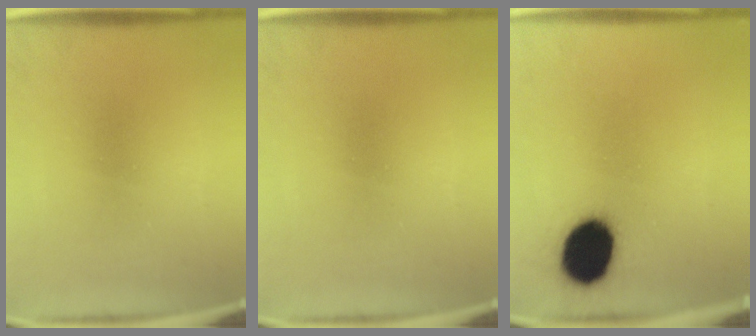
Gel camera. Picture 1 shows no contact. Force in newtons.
{"total": 0.0}
{"total": 14.5}